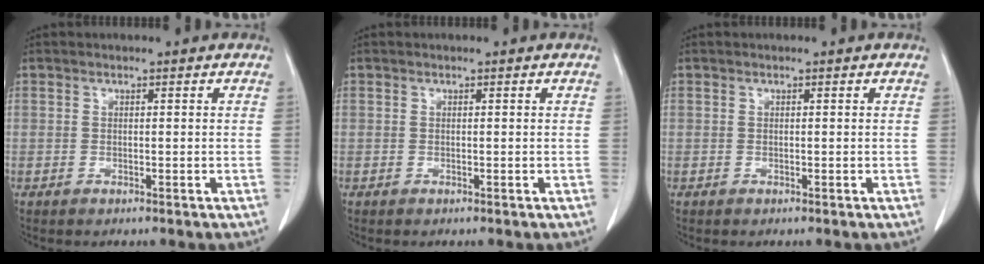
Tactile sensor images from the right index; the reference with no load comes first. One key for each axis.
{"total": 0.0}
{"total": 0.0}